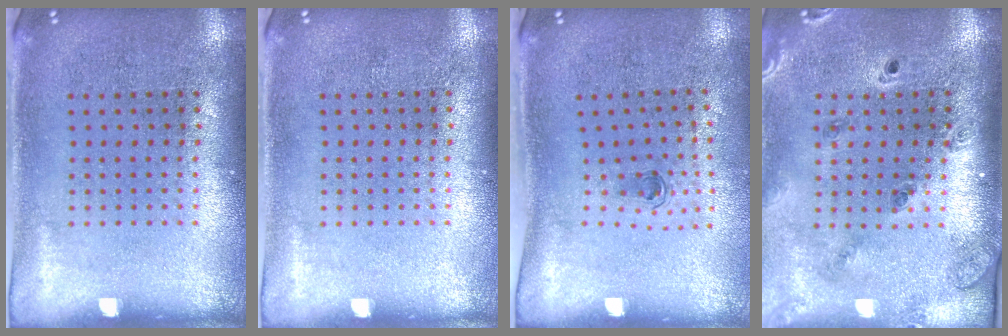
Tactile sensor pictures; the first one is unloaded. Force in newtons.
{"total": 0.0}
{"total": 0.6, "press": 0.3, "slide": 0.5}
{"total": 1.4, "press": 1.3, "slide": 0.2}